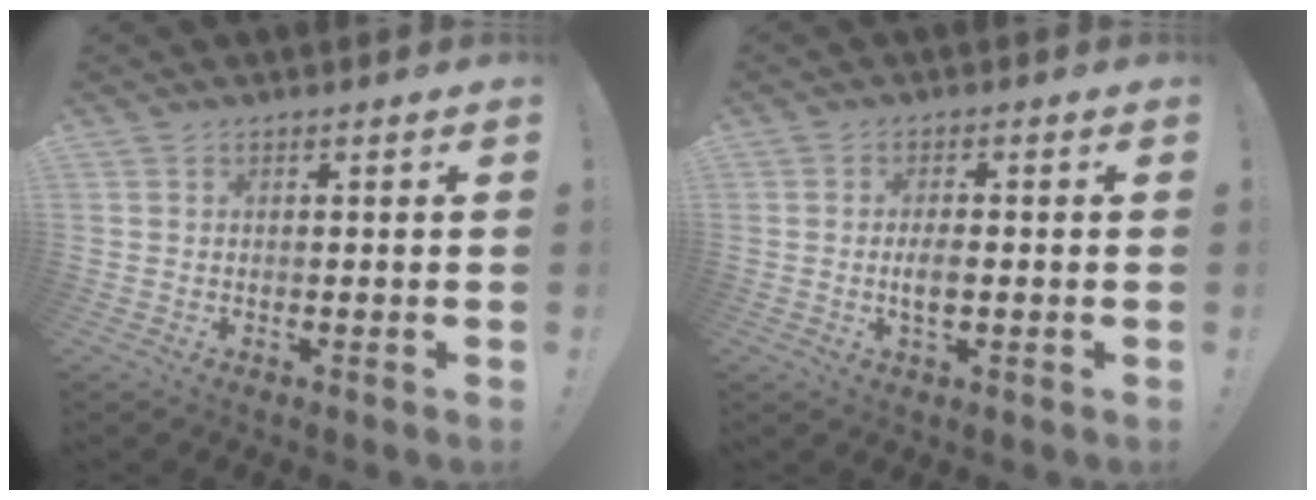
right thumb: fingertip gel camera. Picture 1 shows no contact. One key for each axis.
{"total": 4.0, "fx": -0.9, "fy": 1.5, "fz": 3.6, "tx": -0.076, "ty": -0.001, "tz": -0.020}